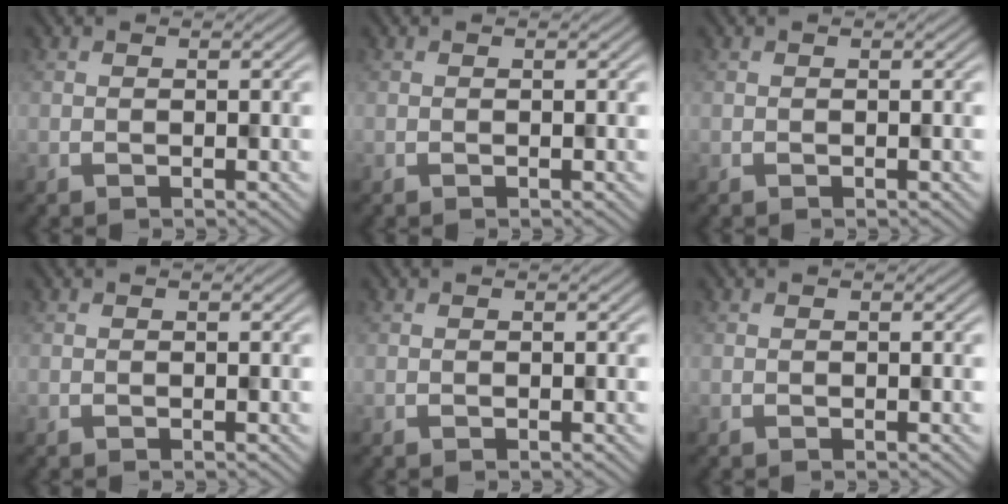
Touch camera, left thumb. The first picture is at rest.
{"total": 0.0}
{"total": 0.0}
{"total": 0.0}
{"total": 0.0}
{"total": 0.0}